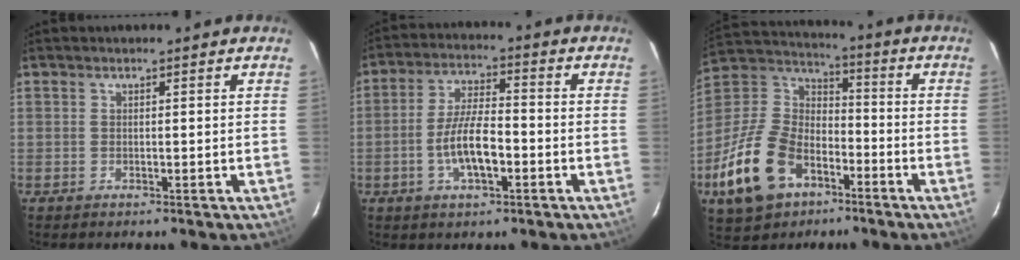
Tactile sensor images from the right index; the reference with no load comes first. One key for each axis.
{"total": 8.8, "fx": -2.9, "fy": 3.0, "fz": 7.7, "tx": -0.154, "ty": 0.002, "tz": -0.049}
{"total": 20.0, "fx": -9.5, "fy": 12.7, "fz": 12.2, "tx": -0.282, "ty": 0.005, "tz": -0.160}